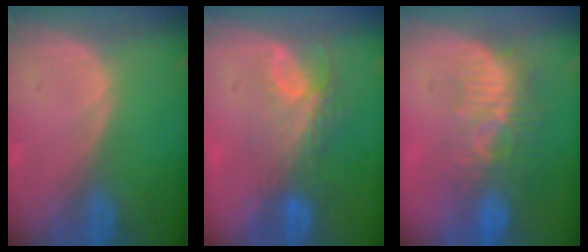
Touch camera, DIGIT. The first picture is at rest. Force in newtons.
{"total": 7.8, "press": 6.8, "slide": 3.8}
{"total": 9.1, "press": 8.4, "slide": 3.7}